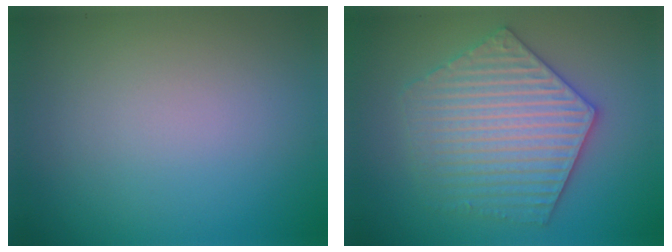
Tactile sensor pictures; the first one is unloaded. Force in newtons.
{"total": 6.1, "press": 6.1, "slide": 1.0}